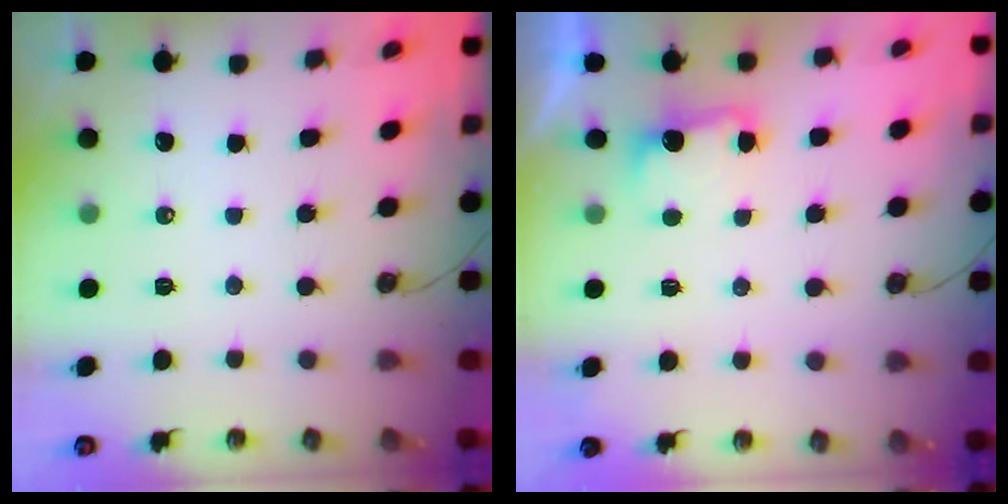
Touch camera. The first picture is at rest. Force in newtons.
{"total": 4.5, "press": 4.4, "slide": 1.0}